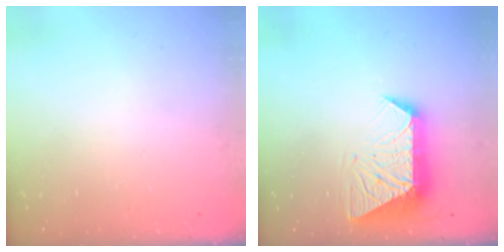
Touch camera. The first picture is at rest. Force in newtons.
{"total": 11.4, "press": 11.3, "slide": 0.9}